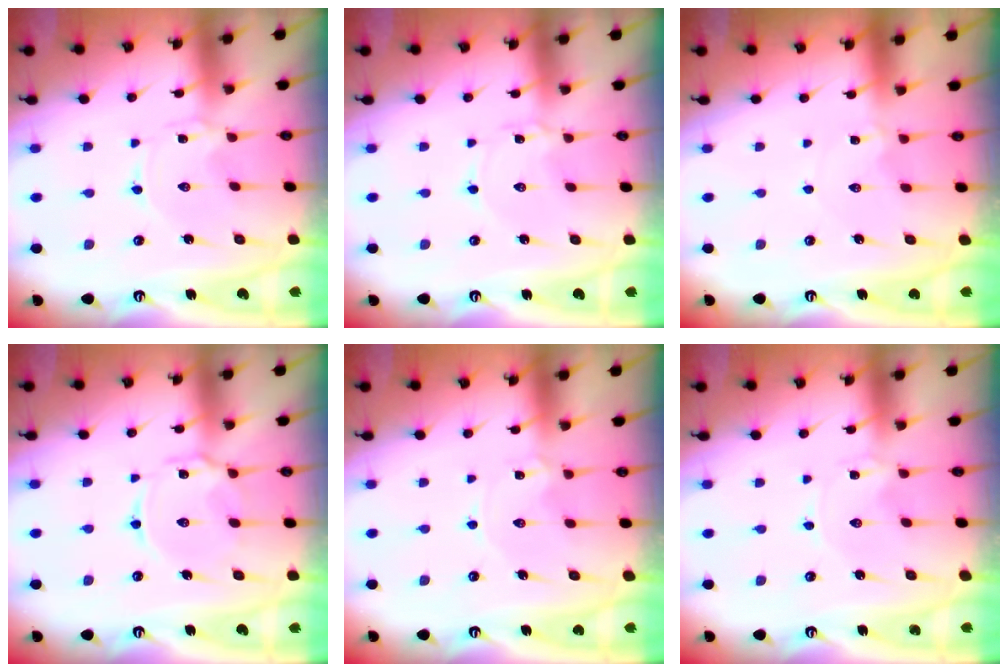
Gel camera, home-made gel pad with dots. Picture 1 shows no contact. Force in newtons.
{"total": 1.9, "press": 1.8, "slide": 0.3}
{"total": 0.0}
{"total": 7.0, "press": 7.0, "slide": 0.4}
{"total": 1.1, "press": 1.1, "slide": 0.2}
{"total": 0.0}